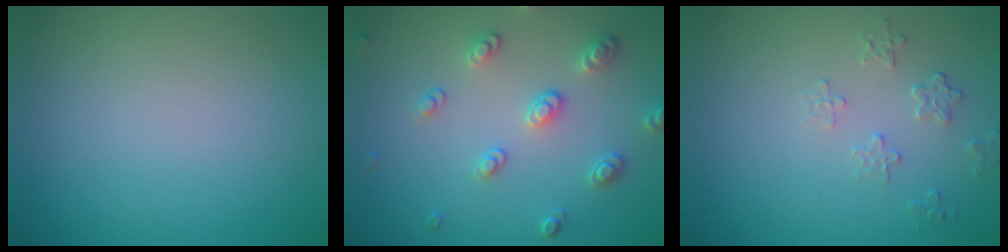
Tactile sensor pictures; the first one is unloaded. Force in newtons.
{"total": 2.8, "press": 2.8, "slide": 0.2}
{"total": 1.6, "press": 0.9, "slide": 1.4}